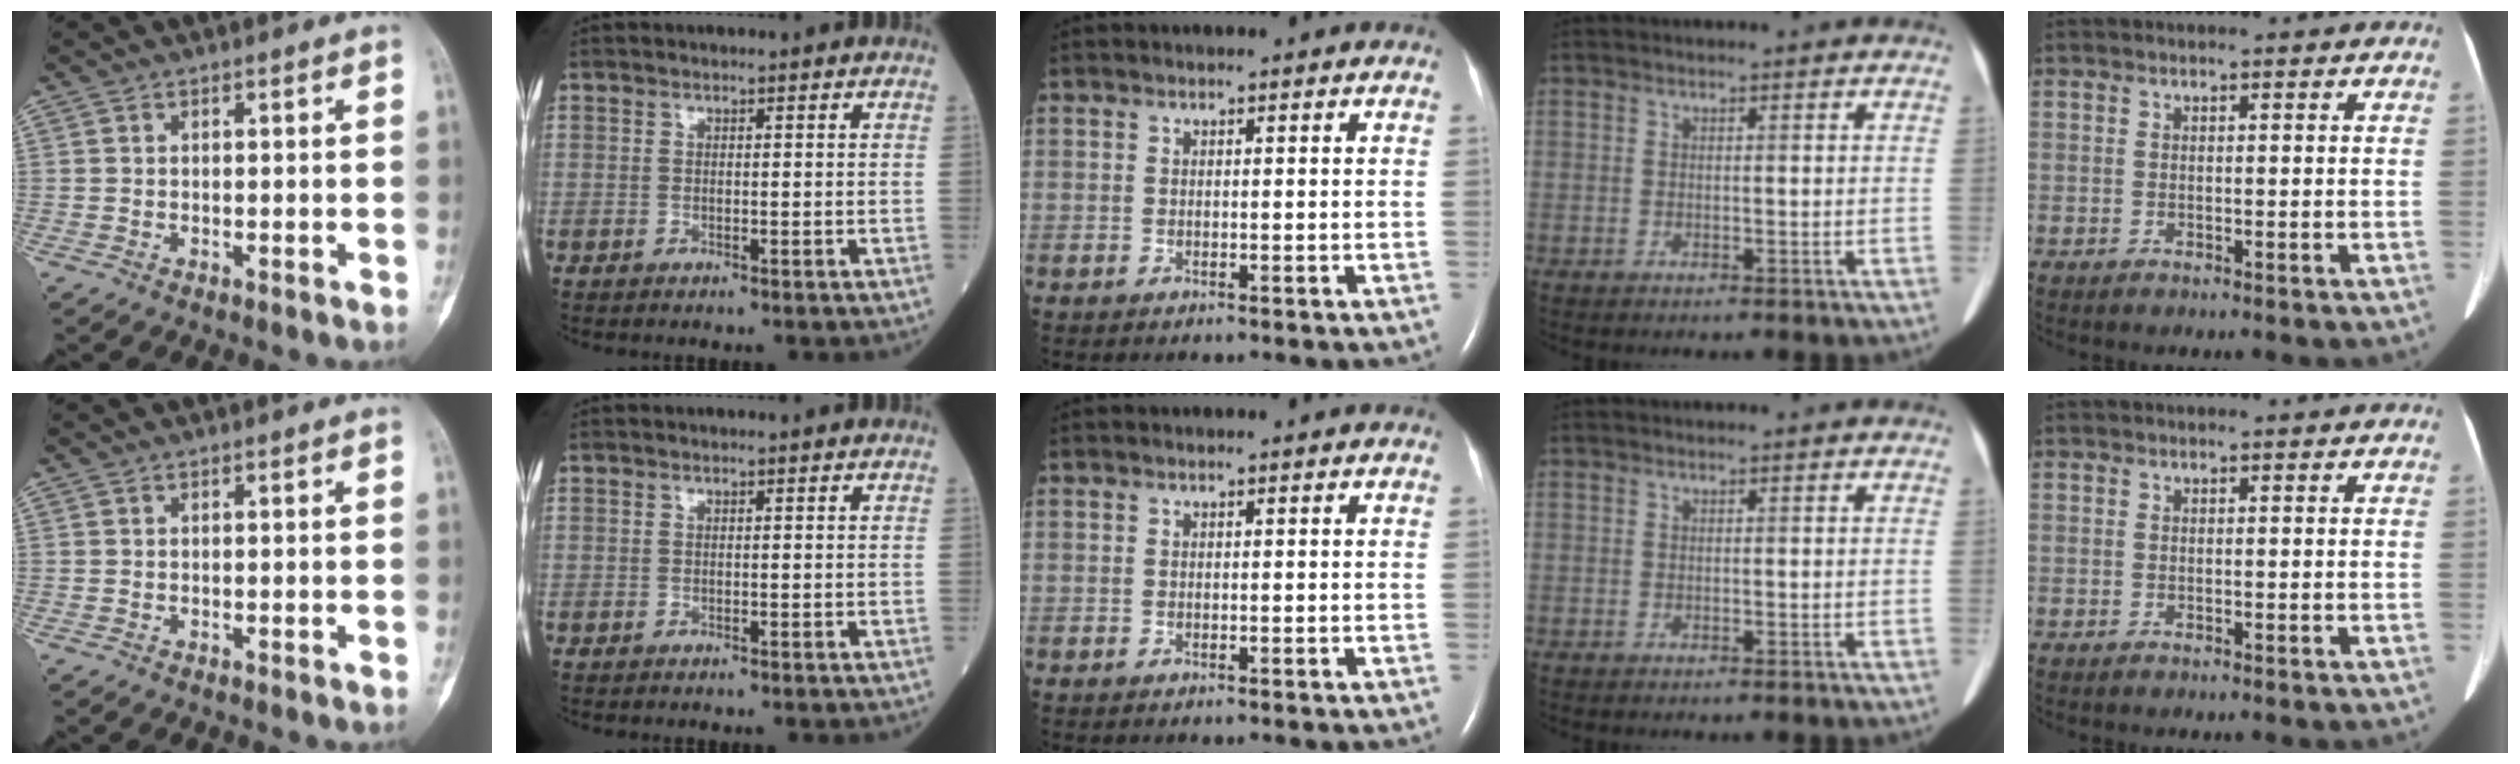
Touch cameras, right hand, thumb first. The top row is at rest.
{}